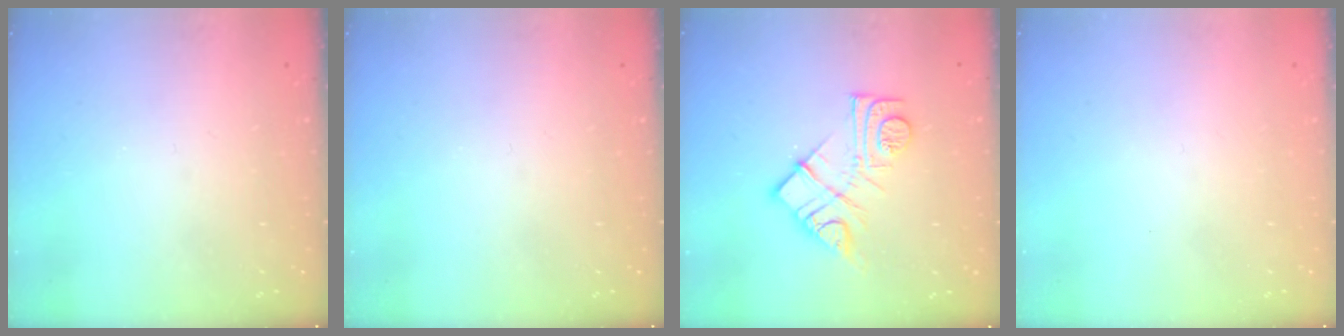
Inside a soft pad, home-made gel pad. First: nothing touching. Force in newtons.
{"total": 0.0}
{"total": 13.0, "press": 12.9, "slide": 0.9}
{"total": 1.7, "press": 1.7, "slide": 0.1}